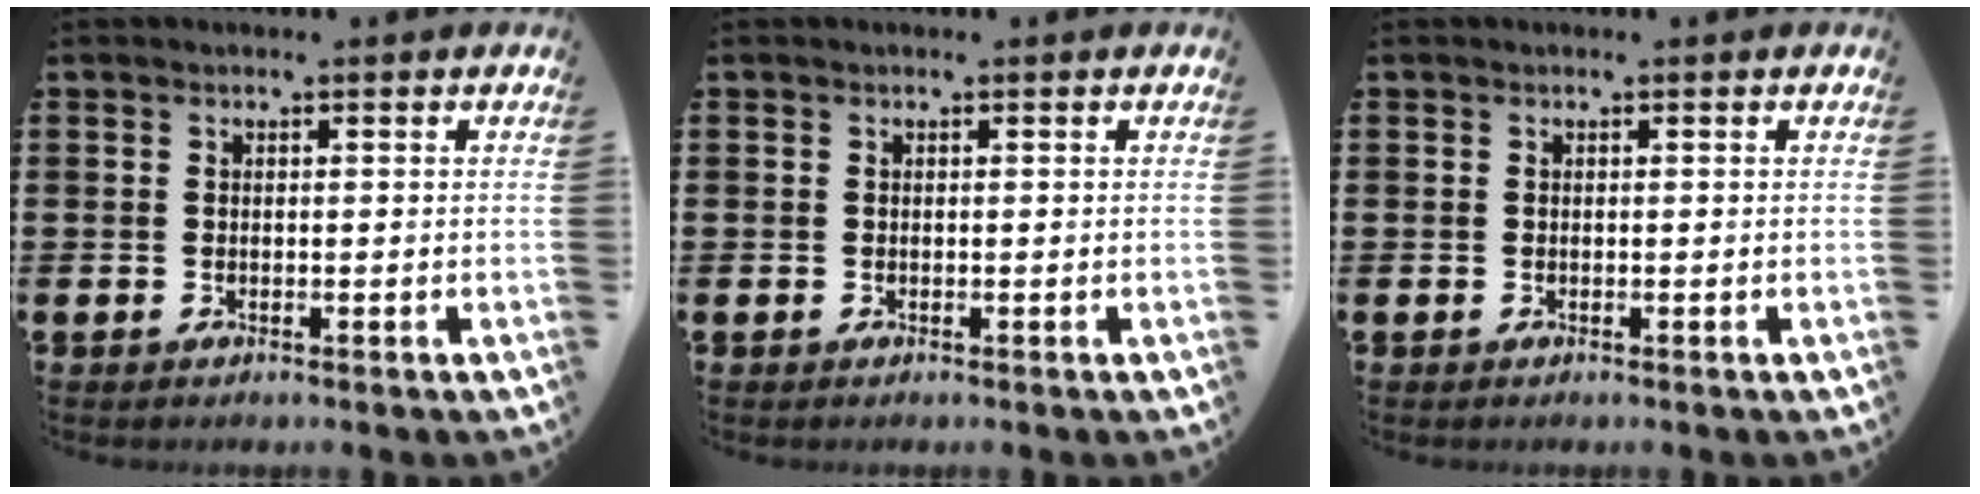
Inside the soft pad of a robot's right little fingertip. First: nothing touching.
{"total": 0.0}
{"total": 0.0}